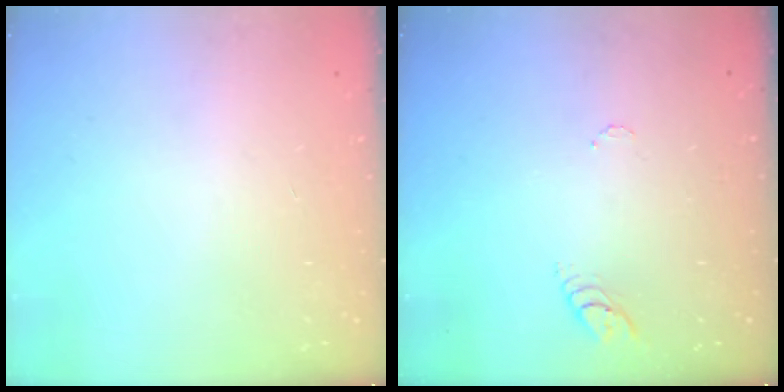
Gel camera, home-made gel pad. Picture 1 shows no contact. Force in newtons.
{"total": 3.9, "press": 3.9, "slide": 0.4}